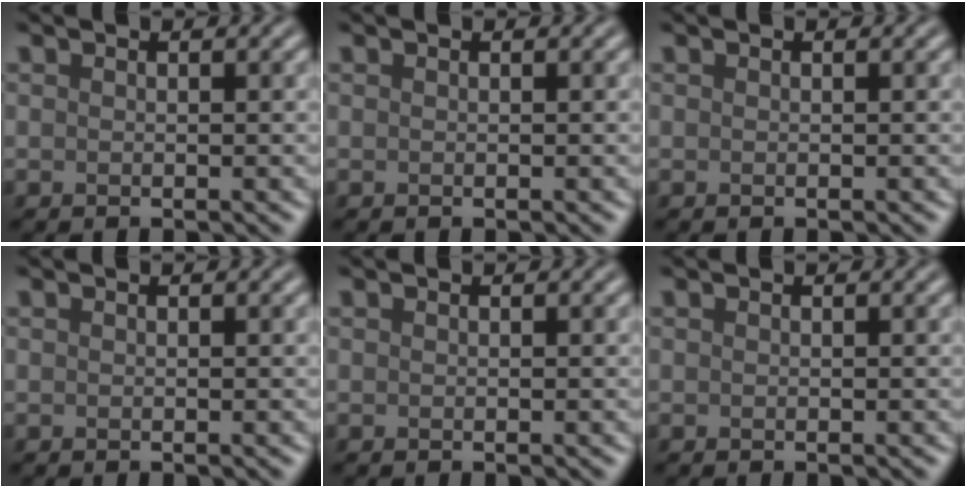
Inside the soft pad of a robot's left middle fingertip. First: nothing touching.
{"total": 0.0}
{"total": 0.0}
{"total": 0.0}
{"total": 0.0}
{"total": 0.0}